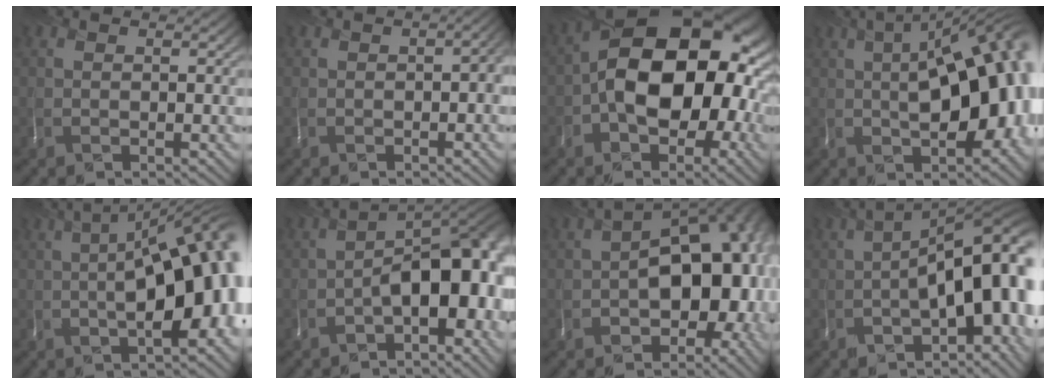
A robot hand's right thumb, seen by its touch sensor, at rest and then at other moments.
{"total": 2.0, "force": [-0.4, 0.7, 1.8], "torque": [-0.019, 0.002, -0.003]}
{"total": 17.1, "force": [-1.2, 11.3, 12.8], "torque": [-0.175, 0.007, -0.034]}
{"total": 15.5, "force": [0.0, 6.8, 13.9], "torque": [-0.161, 0.009, -0.008]}
{"total": 16.4, "force": [-1.4, 6.9, 14.8], "torque": [-0.184, 0.003, -0.018]}
{"total": 10.6, "force": [-3.1, 4.9, 8.8], "torque": [-0.133, -0.008, -0.041]}
{"total": 15.3, "force": [-2.1, 9.3, 12.0], "torque": [-0.142, -0.022, -0.022]}
{"total": 14.9, "force": [-2.1, 6.2, 13.4], "torque": [-0.182, -0.005, -0.017]}